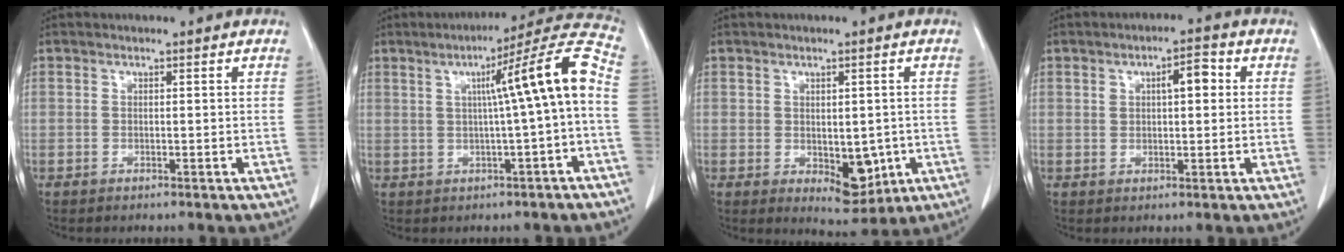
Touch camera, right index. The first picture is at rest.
{"total": 11.6, "force": [0.0, -0.4, 11.6], "torque": [-0.160, 0.032, -0.001]}
{"total": 7.9, "force": [-1.4, 4.6, 6.3], "torque": [-0.087, -0.001, -0.001]}
{"total": 5.3, "force": [1.4, 2.2, 4.6], "torque": [-0.078, 0.020, 0.026]}